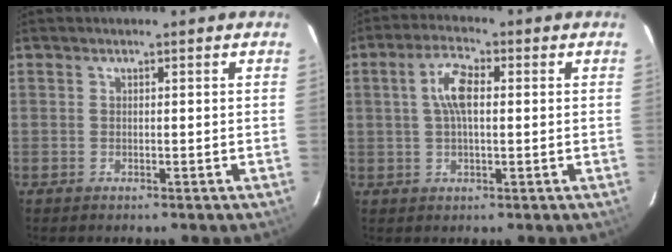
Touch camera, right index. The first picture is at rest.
{"total": 6.1, "force": [0.9, 2.4, 5.5], "torque": [-0.108, 0.013, 0.018]}